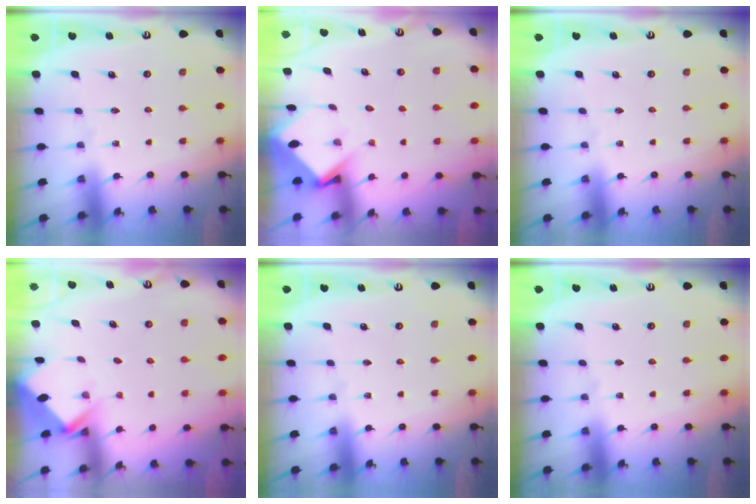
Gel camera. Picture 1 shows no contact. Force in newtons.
{"total": 3.7, "press": 3.7, "slide": 0.3}
{"total": 0.0}
{"total": 2.8, "press": 2.8, "slide": 0.2}
{"total": 0.0}
{"total": 0.0}